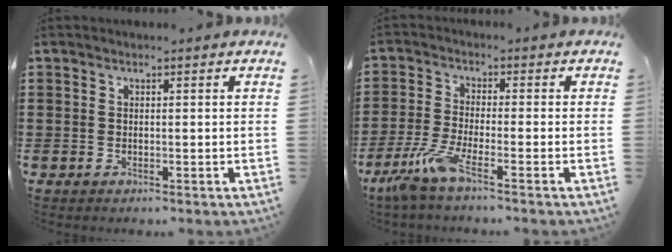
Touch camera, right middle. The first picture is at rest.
{"total": 5.7, "force": [-3.7, 0.5, 4.3], "torque": [-0.112, -0.020, -0.077]}